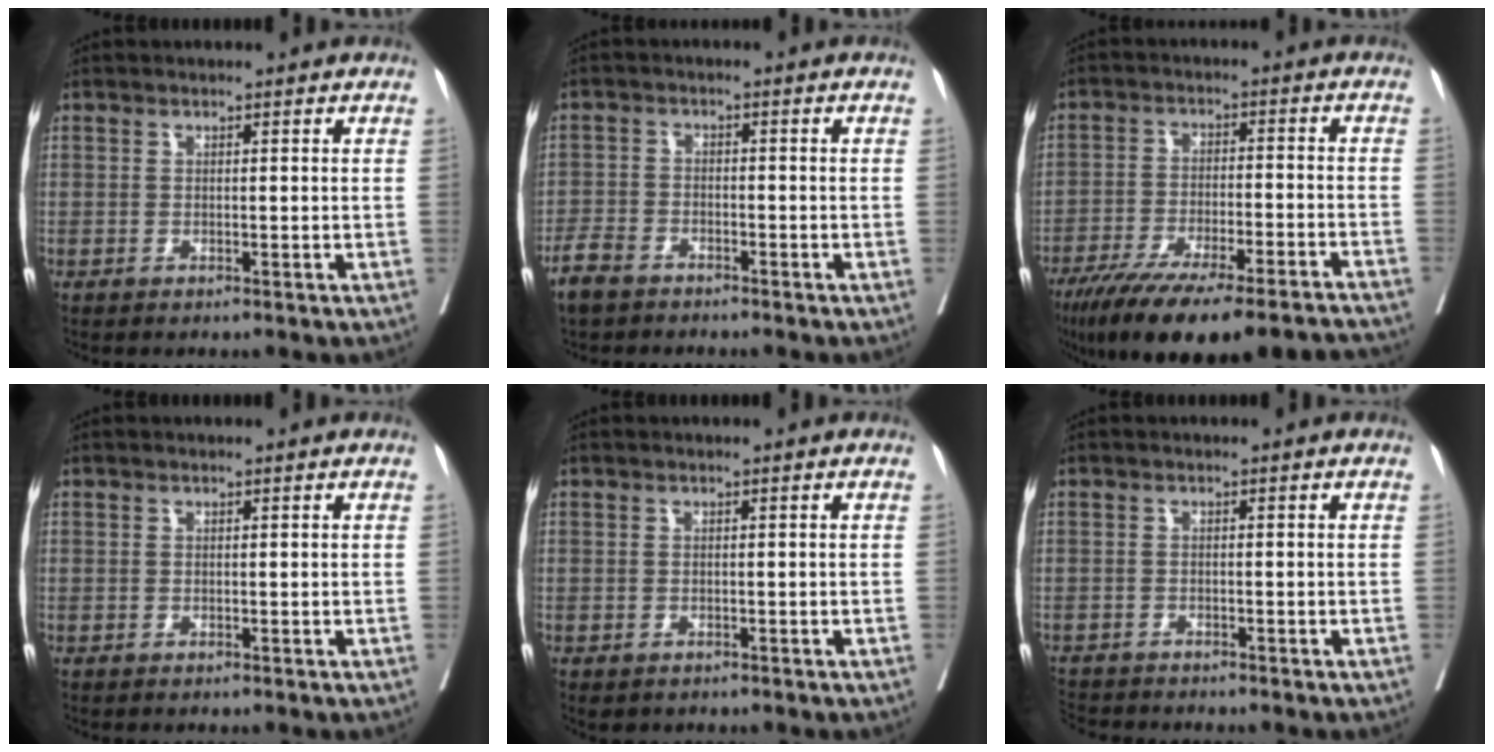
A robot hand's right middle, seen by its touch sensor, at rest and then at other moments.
{"total": 4.2, "force": [-3.5, 1.8, 1.6], "torque": [-0.042, -0.004, -0.067]}
{"total": 22.9, "force": [-19.0, 3.1, 12.4], "torque": [-0.156, -0.028, -0.273]}
{"total": 0.0}
{"total": 1.4, "force": [-1.0, 0.9, 0.5], "torque": [-0.013, -0.003, -0.008]}
{"total": 3.5, "force": [-3.5, 0.5, -0.1], "torque": [-0.001, -0.014, -0.062]}